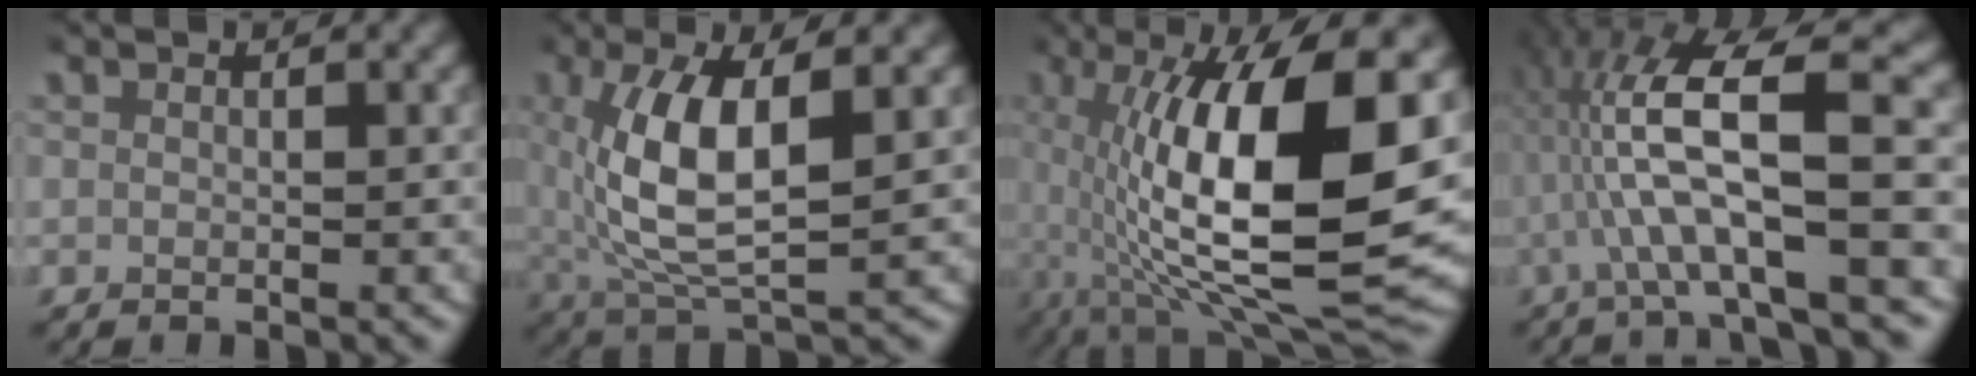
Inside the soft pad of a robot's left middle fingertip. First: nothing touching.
{"total": 7.3, "force": [0.6, 2.9, 6.7], "torque": [-0.141, -0.003, 0.021]}
{"total": 17.1, "force": [0.1, 6.0, 16.0], "torque": [-0.249, -0.005, 0.013]}
{"total": 8.5, "force": [0.6, 2.3, 8.2], "torque": [-0.158, 0.009, 0.007]}